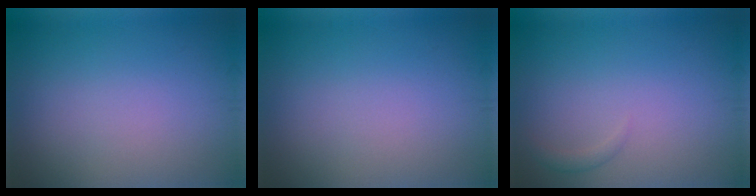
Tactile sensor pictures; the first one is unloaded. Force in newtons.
{"total": 0.0}
{"total": 0.8, "press": 0.8, "slide": 0.0}